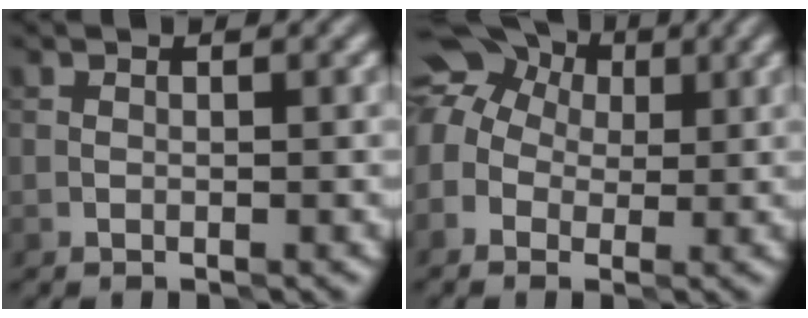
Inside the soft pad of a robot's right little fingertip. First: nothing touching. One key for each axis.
{"total": 10.0, "fx": 2.3, "fy": 8.3, "fz": 5.2, "tx": -0.100, "ty": 0.040, "tz": -0.008}